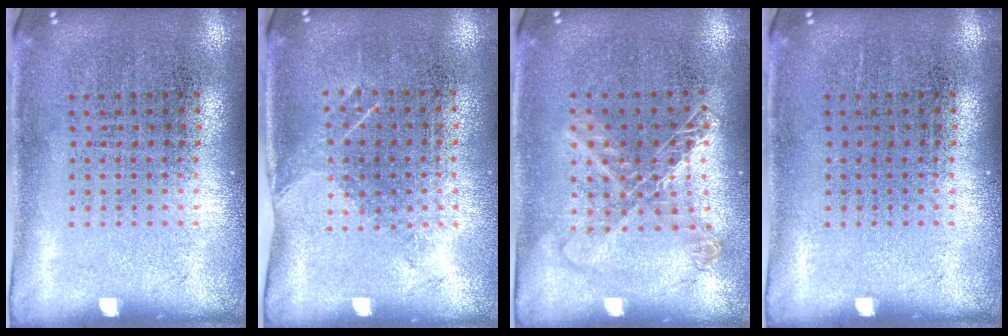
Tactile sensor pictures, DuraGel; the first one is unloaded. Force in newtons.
{"total": 1.1, "press": 1.0, "slide": 0.6}
{"total": 1.3, "press": 1.2, "slide": 0.5}
{"total": 0.0}